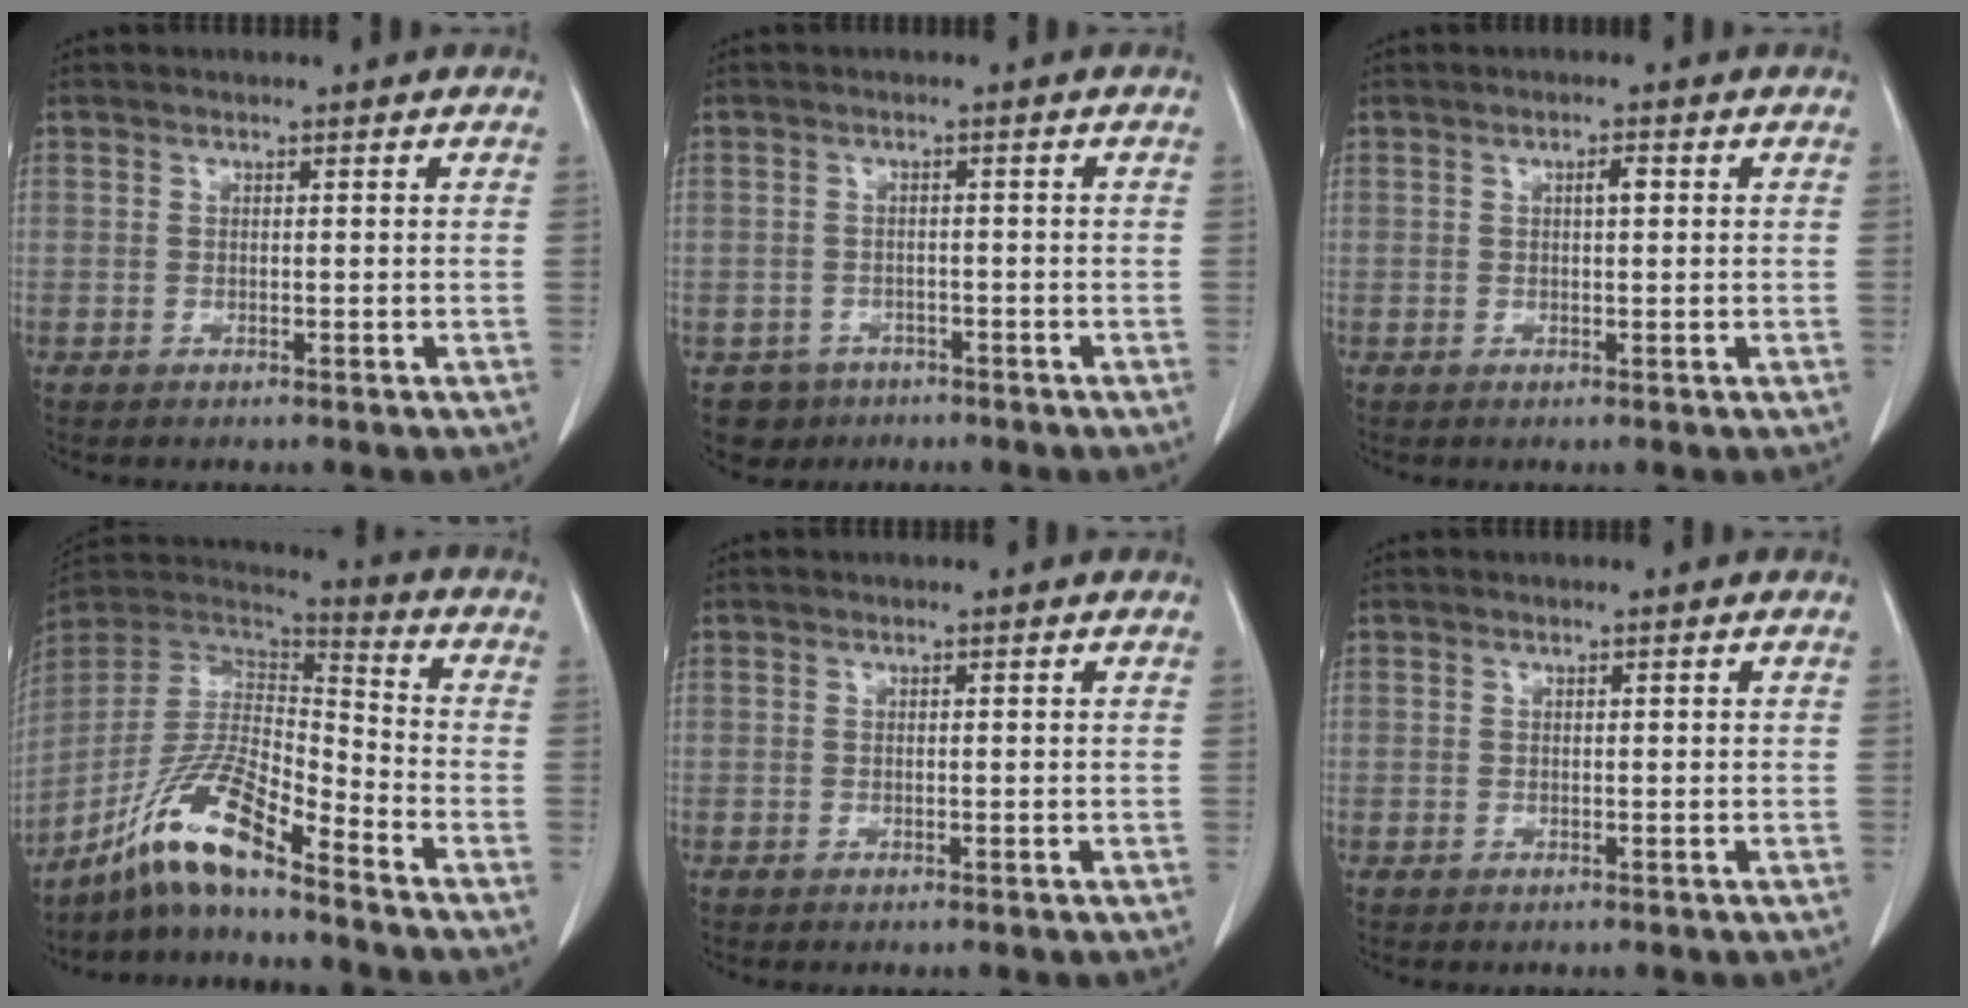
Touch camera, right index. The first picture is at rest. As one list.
[{"total": 3.6, "force": [-2.3, 2.8, -0.3], "torque": [0.005, 0.008, -0.035]}, {"total": 1.5, "force": [0.4, 0.4, 1.4], "torque": [-0.022, 0.004, 0.006]}, {"total": 13.2, "force": [-9.7, 1.3, 8.9], "torque": [-0.177, 0.010, -0.181]}, {"total": 0.0}, {"total": 0.0}]